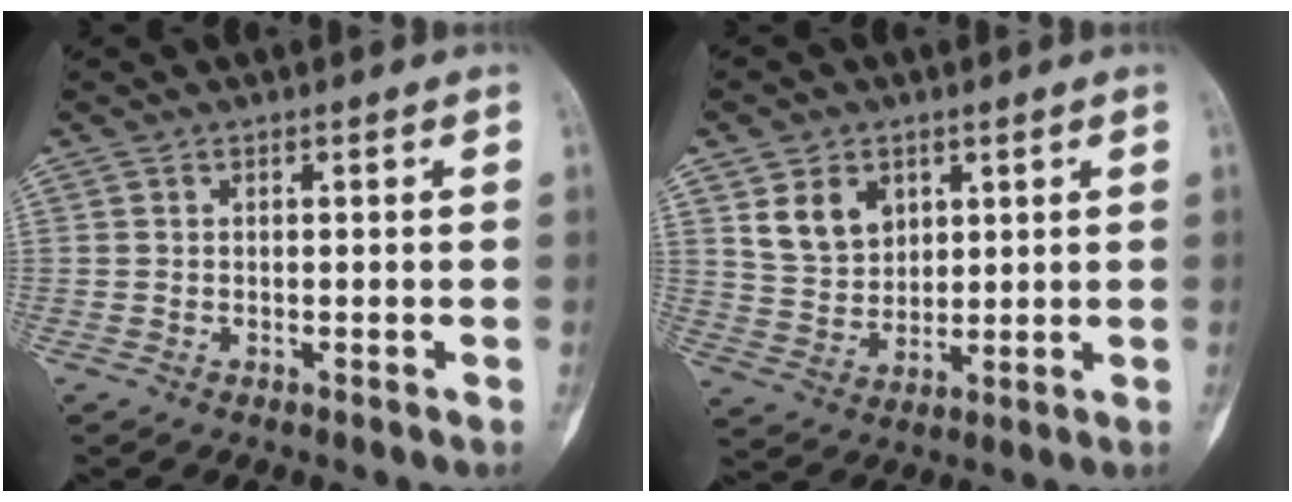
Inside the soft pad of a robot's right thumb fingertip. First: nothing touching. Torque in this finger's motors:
{"motor_torque": [0.41, 0.73, 0.06, 0.04, 0.00]}